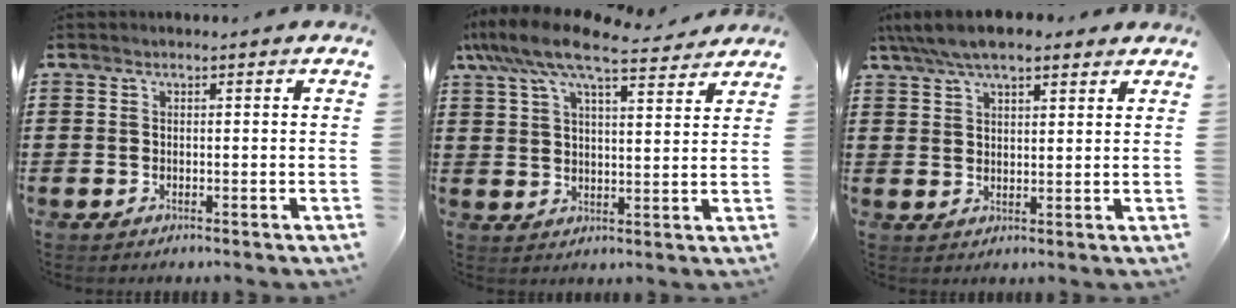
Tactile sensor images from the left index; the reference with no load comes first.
{"total": 9.6, "force": [7.9, 1.9, 5.0], "torque": [-0.123, -0.024, 0.143]}
{"total": 6.2, "force": [4.9, 1.9, 3.3], "torque": [-0.077, -0.001, 0.091]}